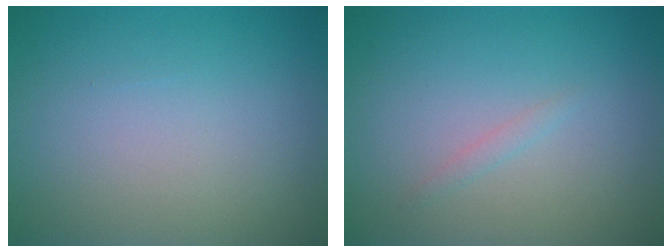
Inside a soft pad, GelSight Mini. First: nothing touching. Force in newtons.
{"total": 0.7, "press": 0.7, "slide": 0.1}